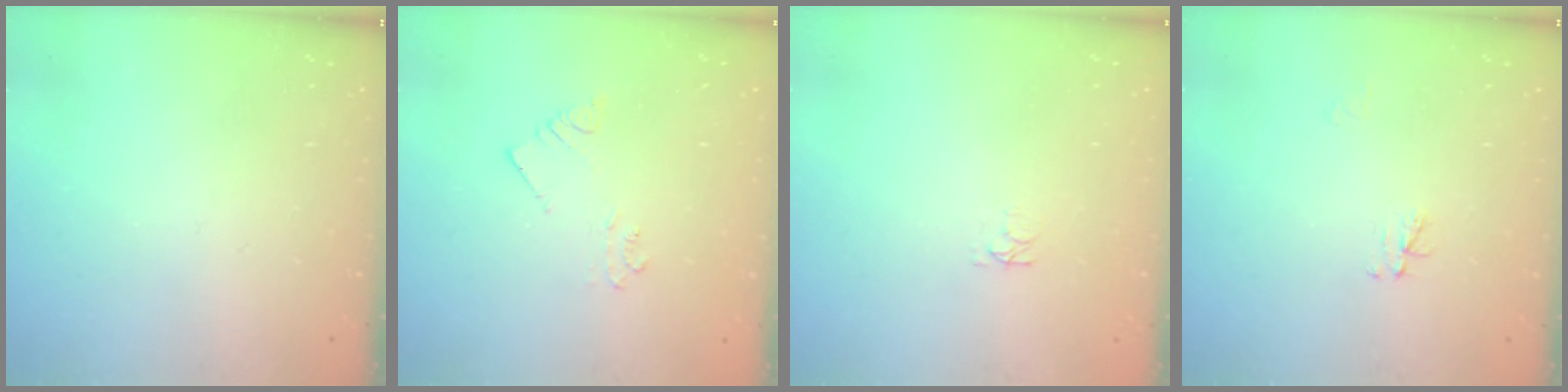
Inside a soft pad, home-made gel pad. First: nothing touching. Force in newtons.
{"total": 2.5, "press": 2.5, "slide": 0.2}
{"total": 3.4, "press": 3.4, "slide": 0.4}
{"total": 3.0, "press": 3.0, "slide": 0.4}